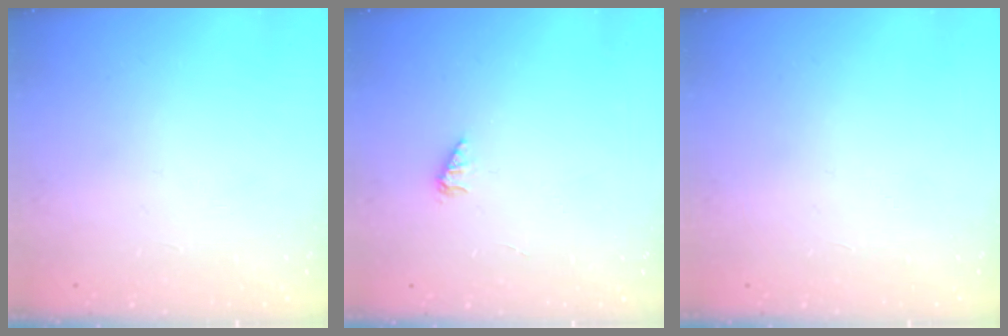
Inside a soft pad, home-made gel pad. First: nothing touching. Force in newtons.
{"total": 1.4, "press": 1.4, "slide": 0.3}
{"total": 0.0}